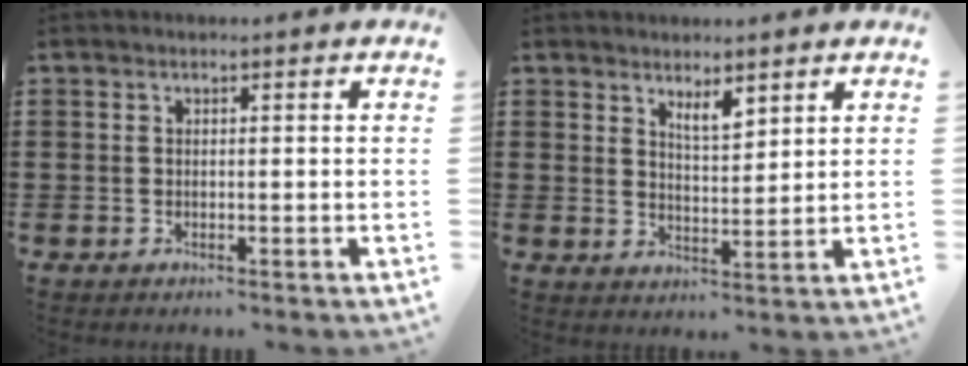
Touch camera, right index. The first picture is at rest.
{"total": 3.4, "force": [2.9, 0.9, 1.5], "torque": [-0.027, -0.006, 0.050]}